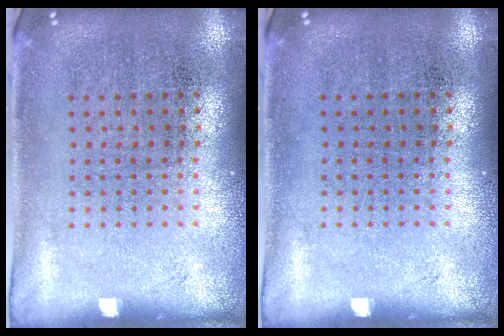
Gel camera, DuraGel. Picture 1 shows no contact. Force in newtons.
{"total": 0.0}